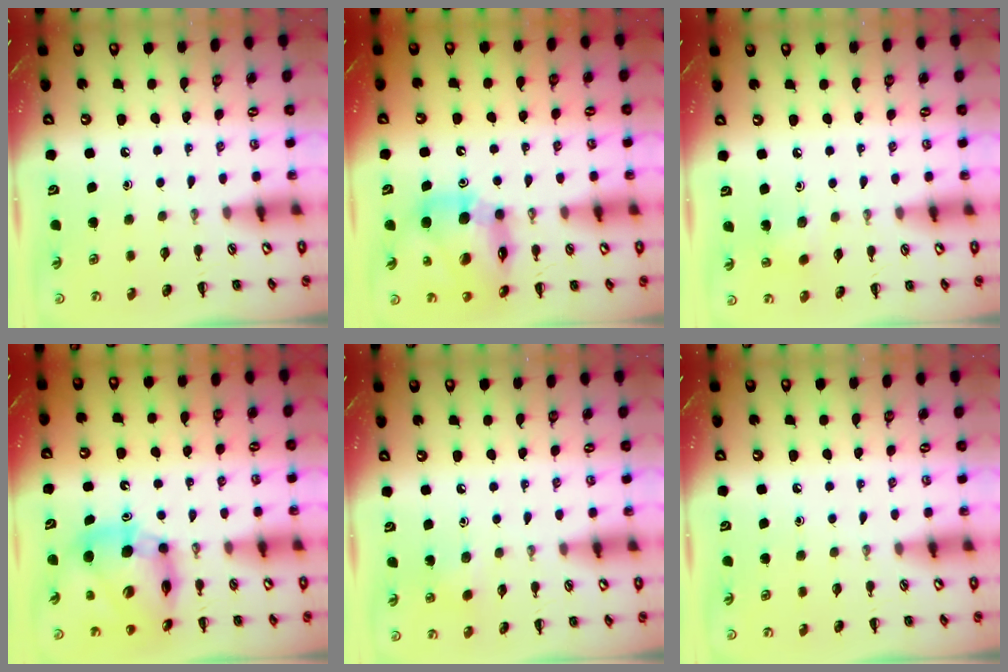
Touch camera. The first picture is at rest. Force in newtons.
{"total": 14.4, "press": 13.8, "slide": 4.1}
{"total": 1.5, "press": 1.4, "slide": 0.7}
{"total": 13.5, "press": 12.8, "slide": 4.3}
{"total": 4.4, "press": 4.3, "slide": 1.1}
{"total": 0.0}